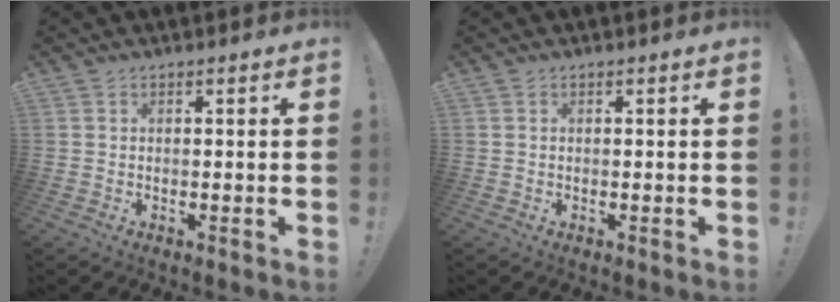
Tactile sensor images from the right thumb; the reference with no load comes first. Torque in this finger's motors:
{"motor_torque": [-0.10, 0.02, 0.09, 0.24, -0.03]}